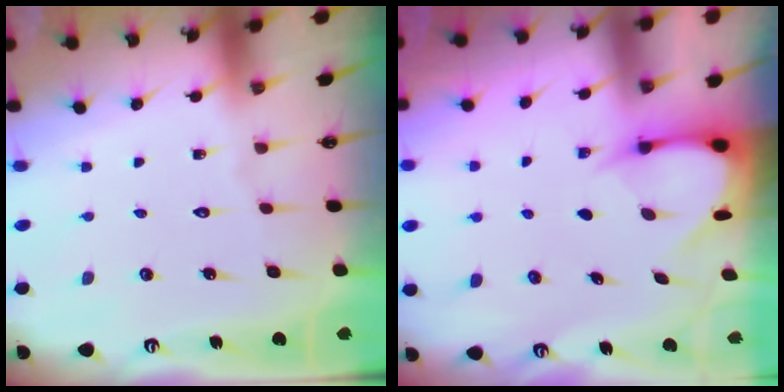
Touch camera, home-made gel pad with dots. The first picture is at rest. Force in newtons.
{"total": 3.9, "press": 3.9, "slide": 0.4}